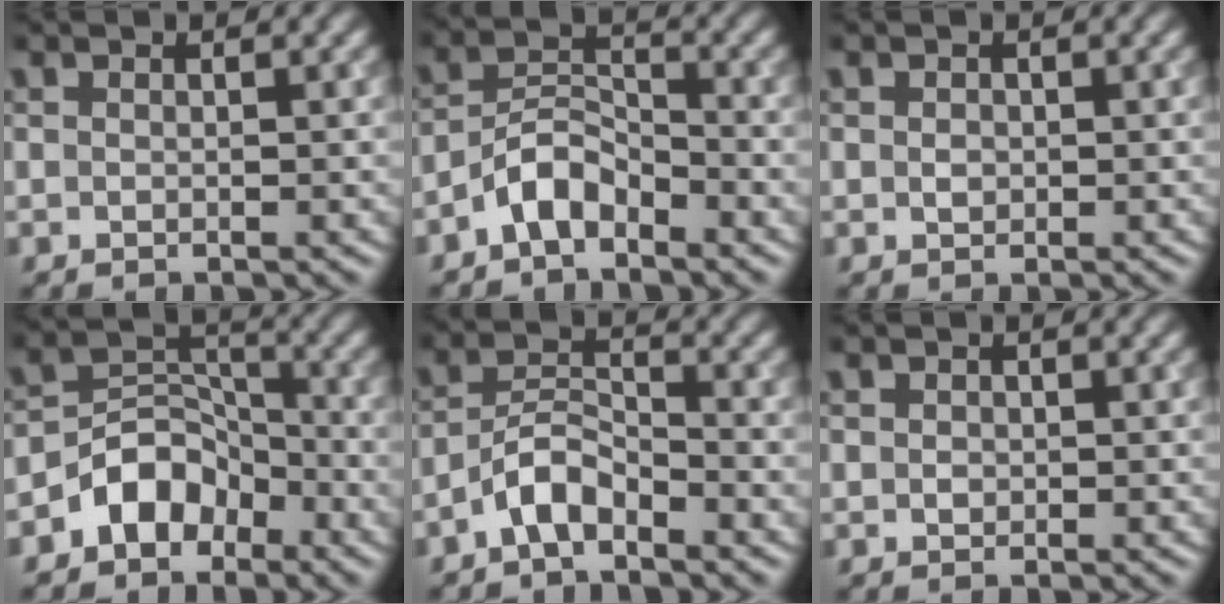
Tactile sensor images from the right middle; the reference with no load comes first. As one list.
[{"total": 3.6, "force": [-2.5, 1.6, 2.0], "torque": [-0.035, 0.014, -0.056]}, {"total": 0.8, "force": [0.0, 0.6, 0.4], "torque": [-0.008, -0.002, 0.000]}, {"total": 4.4, "force": [-2.8, 3.0, 1.6], "torque": [-0.018, 0.011, -0.055]}, {"total": 3.3, "force": [-2.3, 1.3, 2.0], "torque": [-0.037, 0.013, -0.051]}, {"total": 0.6, "force": [0.1, 0.6, 0.3], "torque": [-0.004, -0.002, 0.000]}]